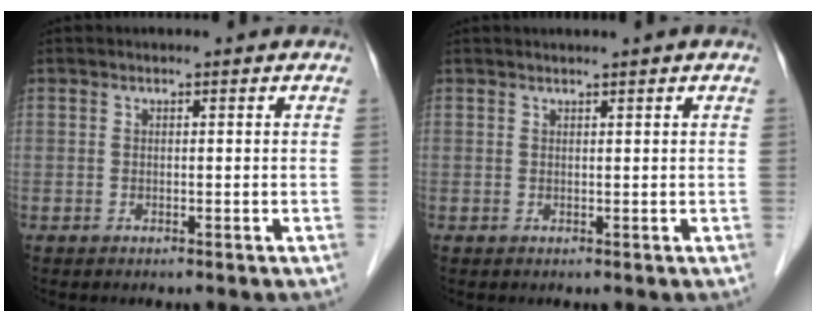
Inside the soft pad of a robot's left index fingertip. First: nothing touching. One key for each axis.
{"total": 1.4, "fx": 1.2, "fy": -0.3, "fz": 0.7, "tx": -0.005, "ty": 0.010, "tz": 0.025}